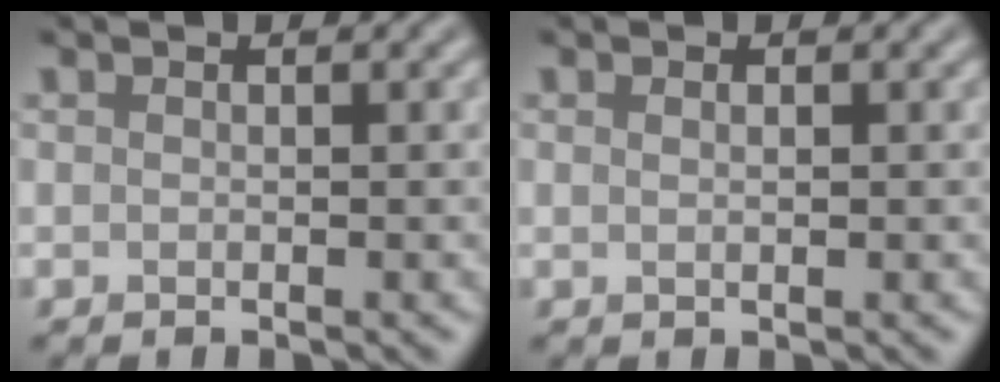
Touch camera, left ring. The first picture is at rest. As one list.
[{"total": 0.6, "force": [0.1, 0.2, 0.5], "torque": [-0.011, 0.002, 0.004]}]